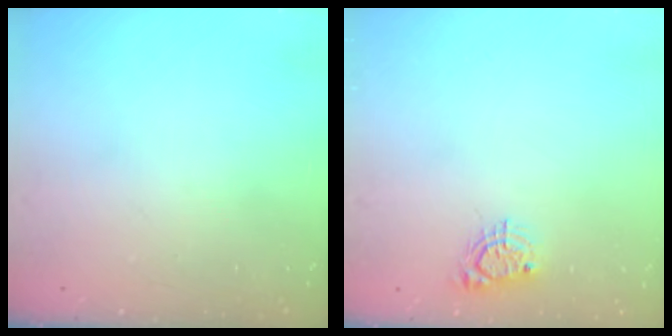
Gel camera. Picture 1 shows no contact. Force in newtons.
{"total": 4.8, "press": 4.8, "slide": 0.4}